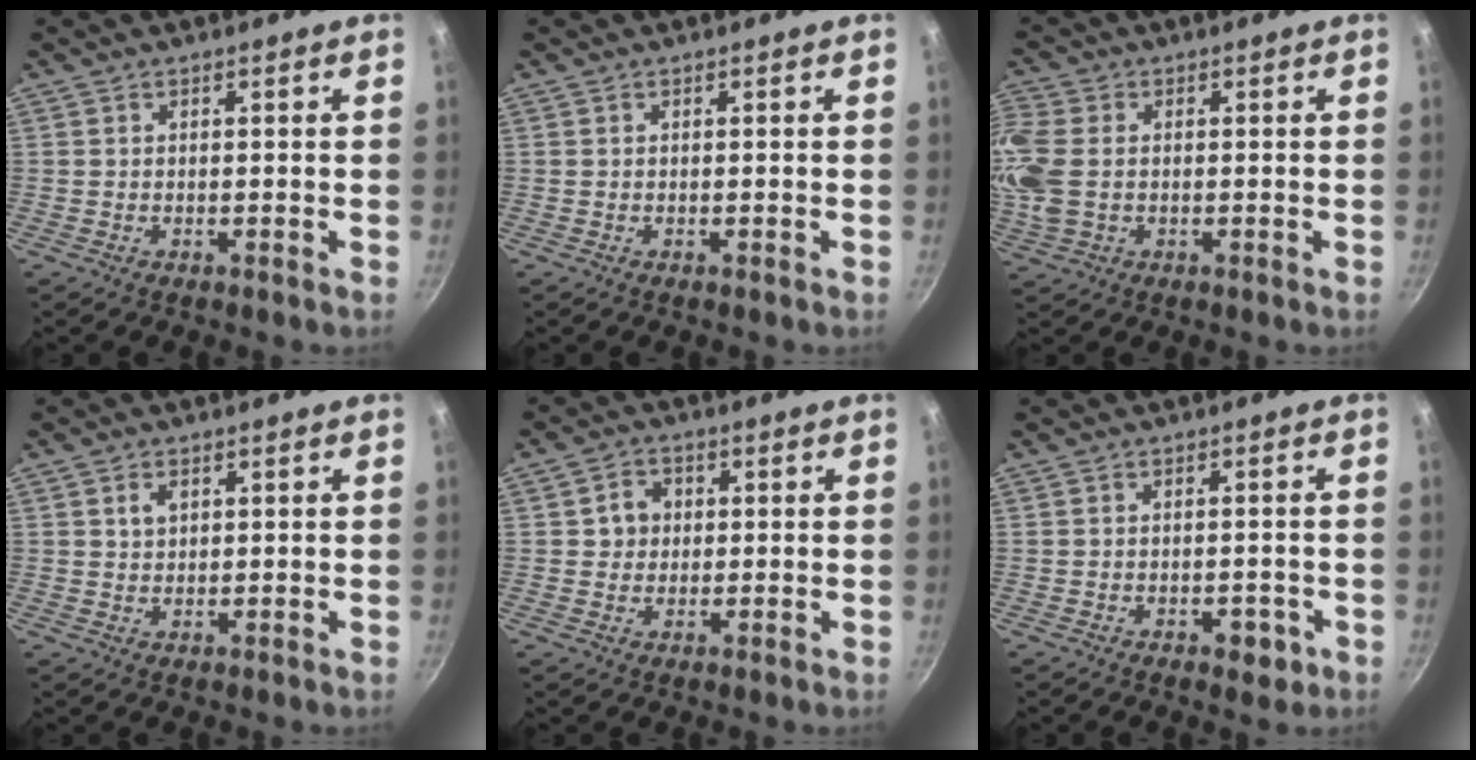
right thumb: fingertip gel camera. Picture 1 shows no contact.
{"total": 0.0}
{"total": 10.6, "force": [0.1, 7.4, 7.5], "torque": [-0.211, 0.008, 0.006]}
{"total": 2.4, "force": [1.0, 1.7, 1.4], "torque": [-0.016, -0.006, 0.019]}
{"total": 4.4, "force": [0.6, 4.0, 1.8], "torque": [-0.006, 0.004, 0.006]}
{"total": 3.3, "force": [-1.6, 1.8, 2.2], "torque": [-0.015, 0.009, -0.017]}